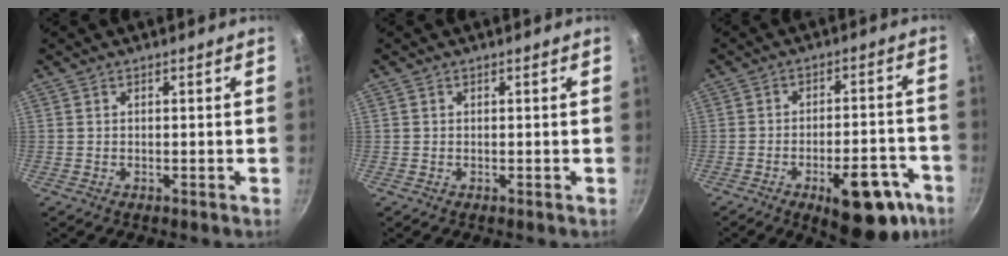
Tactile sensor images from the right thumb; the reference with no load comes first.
{"total": 0.0}
{"total": 15.3, "force": [-7.7, 6.5, 11.6], "torque": [-0.105, 0.043, -0.093]}